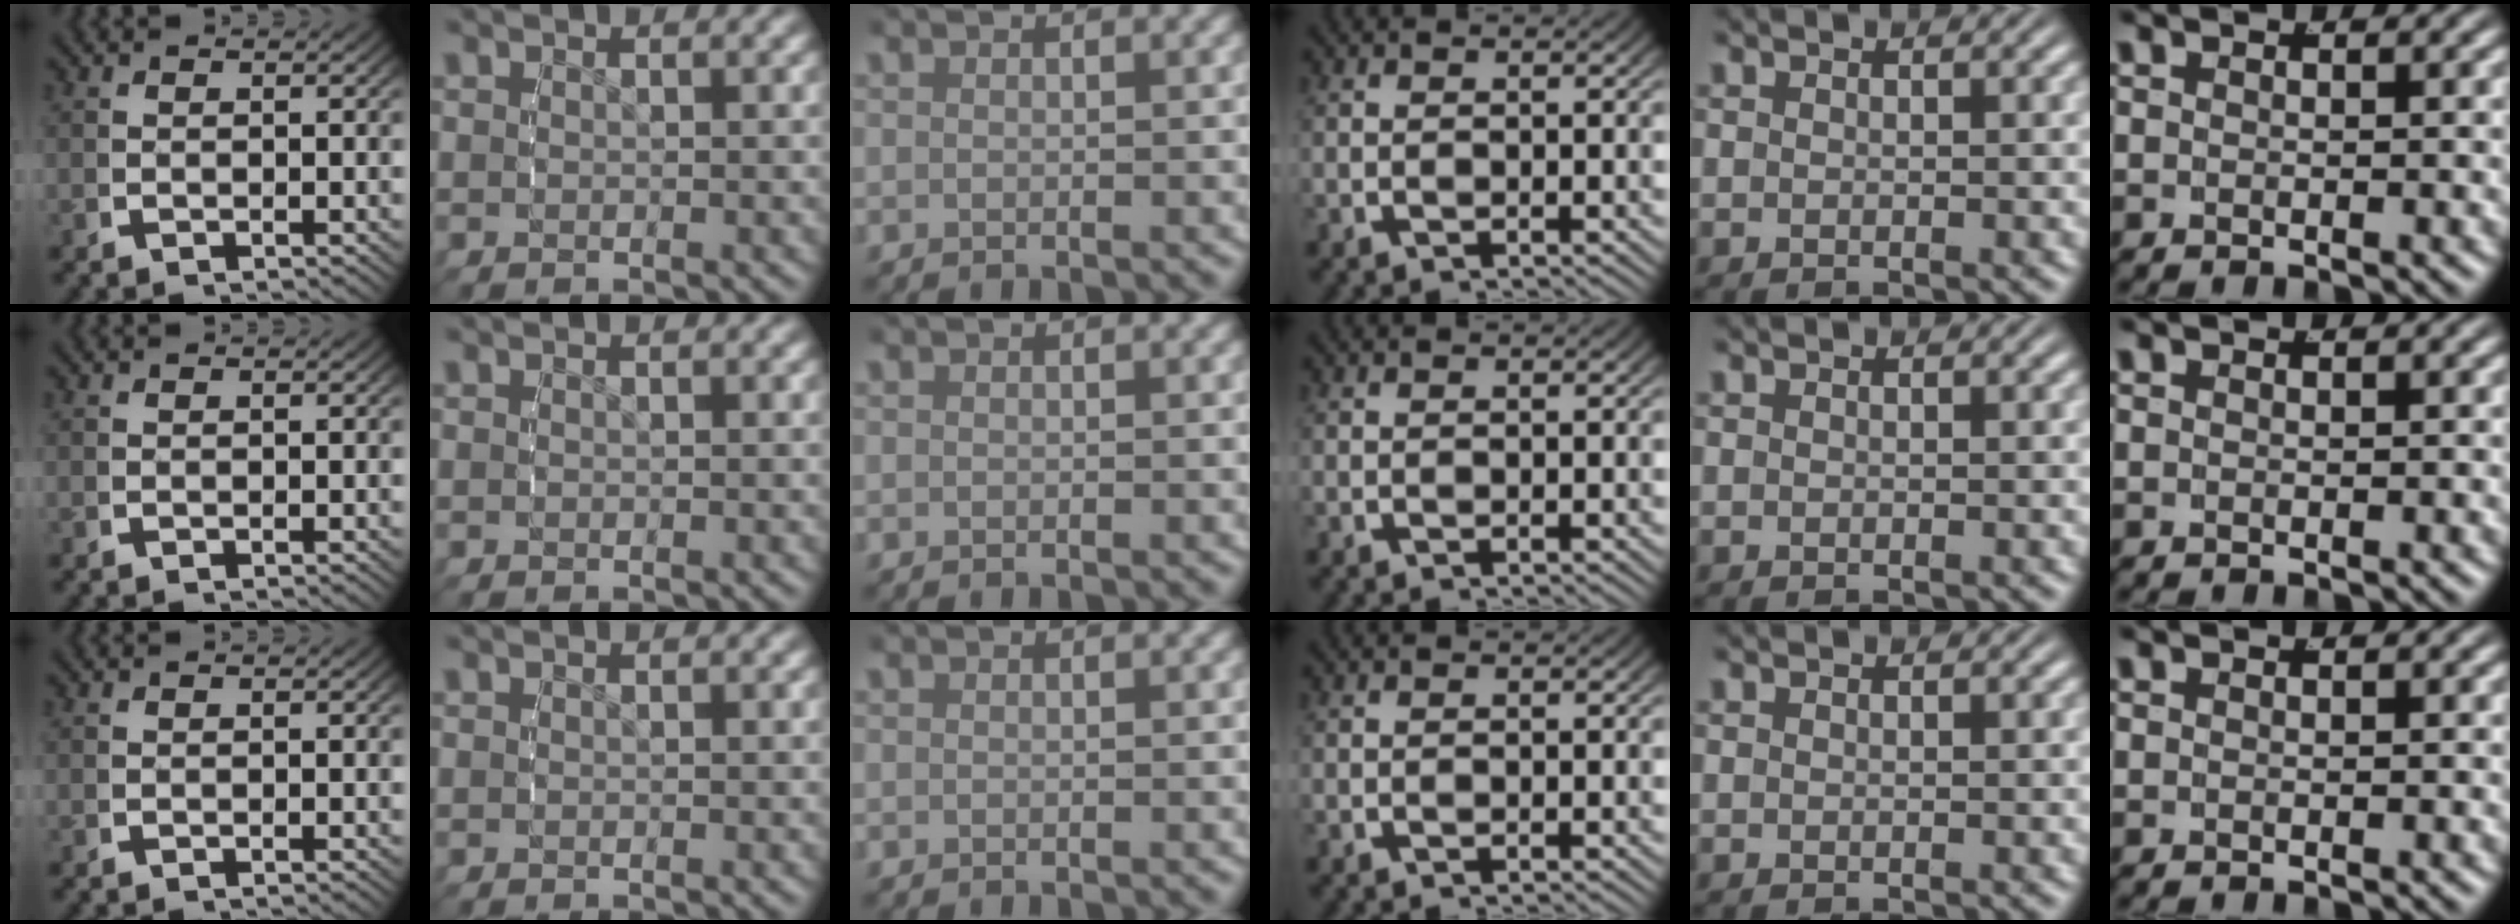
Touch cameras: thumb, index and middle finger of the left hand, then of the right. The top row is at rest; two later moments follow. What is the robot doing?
{"motion": "reach", "object": "sponge"}